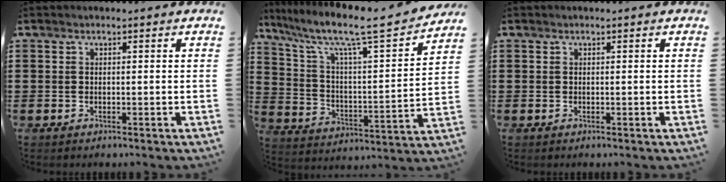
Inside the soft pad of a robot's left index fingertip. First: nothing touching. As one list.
[{"total": 10.0, "force": [7.9, 1.2, 6.1], "torque": [-0.150, -0.055, 0.125]}, {"total": 0.0}]